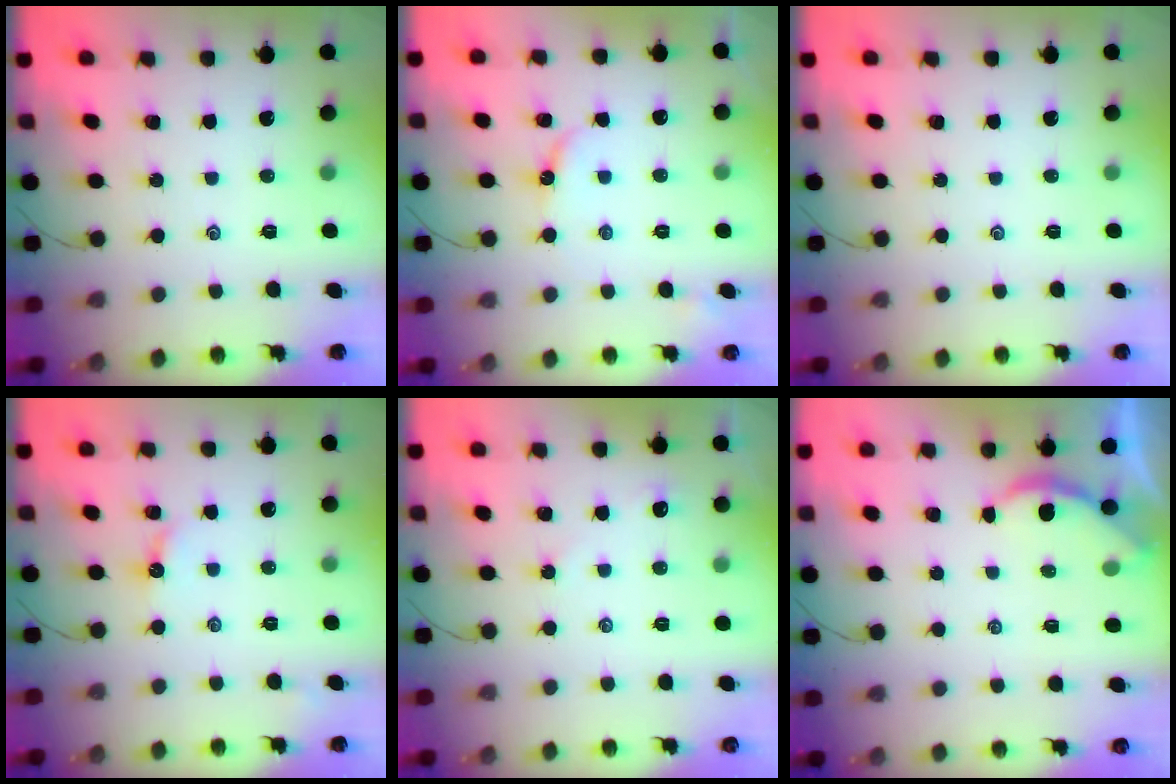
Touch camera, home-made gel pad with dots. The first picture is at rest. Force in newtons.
{"total": 5.2, "press": 5.1, "slide": 0.6}
{"total": 0.0}
{"total": 5.0, "press": 4.9, "slide": 0.6}
{"total": 2.3, "press": 2.3, "slide": 0.3}
{"total": 2.3, "press": 2.3, "slide": 0.2}